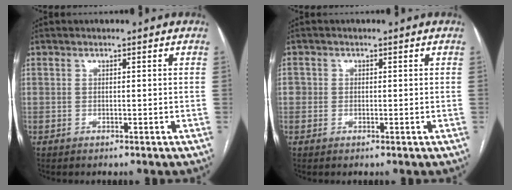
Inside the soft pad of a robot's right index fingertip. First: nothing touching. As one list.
[{"total": 1.6, "force": [0.0, 1.6, 0.4], "torque": [0.003, 0.007, 0.000]}]